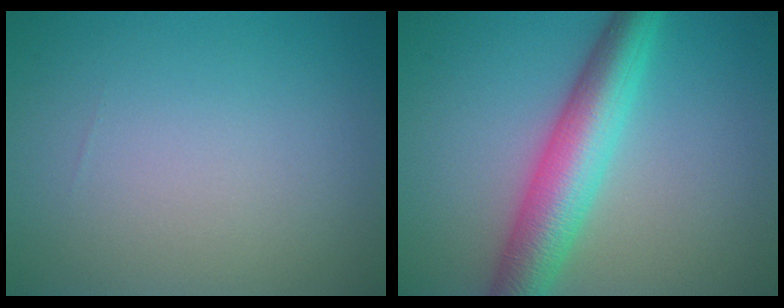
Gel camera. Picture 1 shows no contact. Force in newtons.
{"total": 6.8, "press": 6.8, "slide": 0.1}